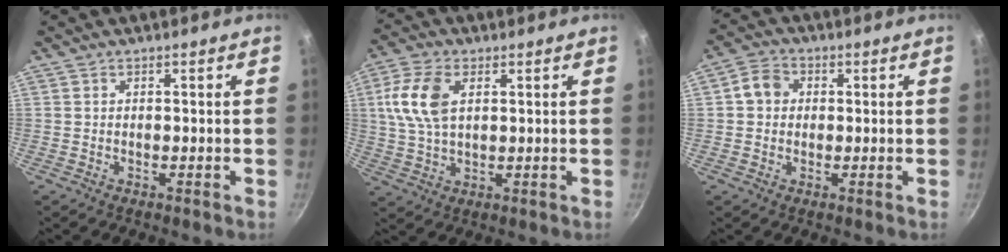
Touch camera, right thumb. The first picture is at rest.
{"total": 8.9, "force": [2.4, 5.1, 6.8], "torque": [-0.135, 0.002, 0.046]}
{"total": 5.0, "force": [0.6, 4.3, 2.5], "torque": [-0.024, 0.010, -0.003]}